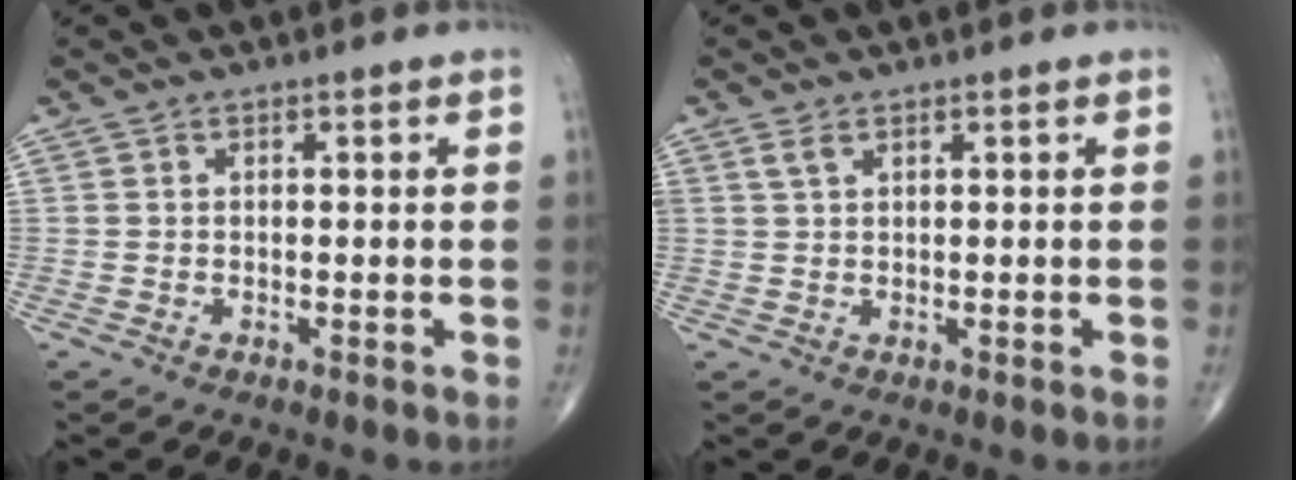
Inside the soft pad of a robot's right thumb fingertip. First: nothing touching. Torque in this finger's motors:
{"motor_torque": [0.23, 0.29, 0.36, 0.30, 0.01]}